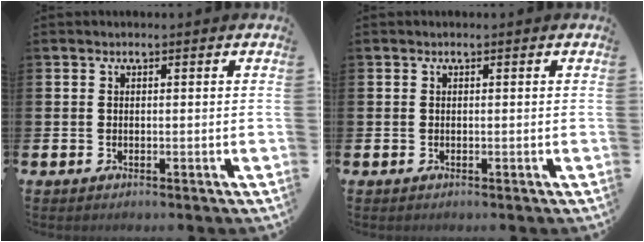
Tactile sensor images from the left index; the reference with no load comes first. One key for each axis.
{"total": 0.0}